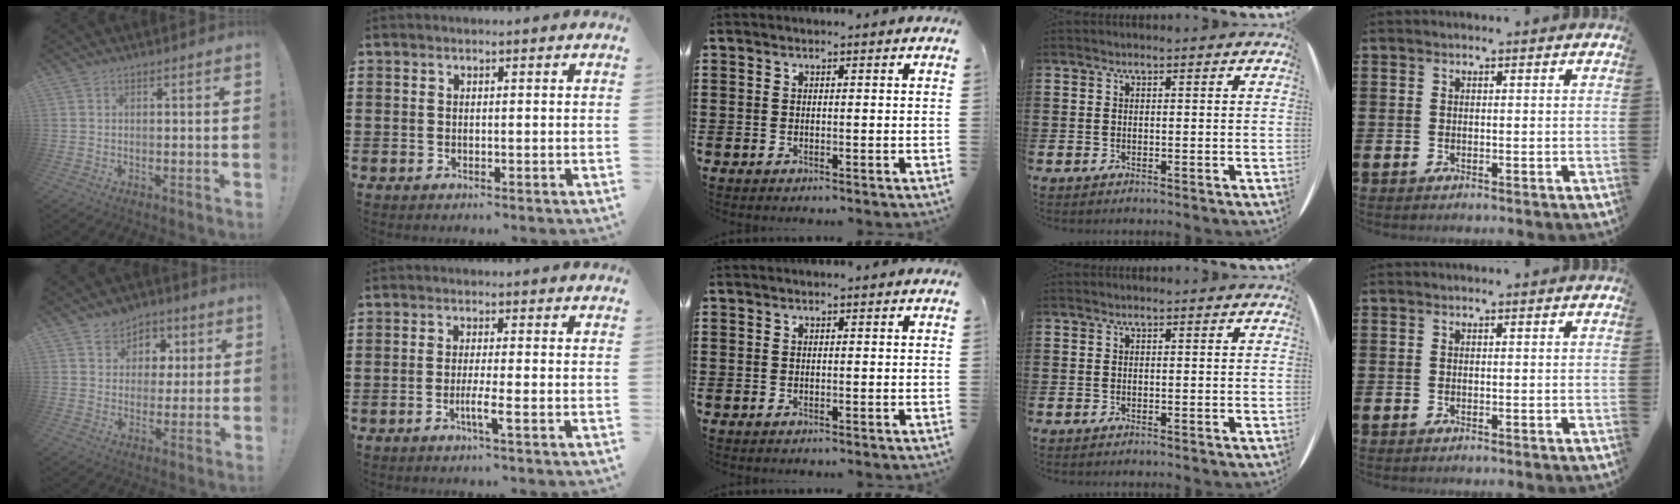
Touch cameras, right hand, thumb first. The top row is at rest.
{"thumb": {"total": 7.4, "force": [2.4, 7.0, 1.0], "torque": [-0.006, -0.018, 0.050]}, "index": {"total": 3.3, "force": [-1.4, 0.0, 3.0], "torque": [-0.053, -0.008, -0.026]}}